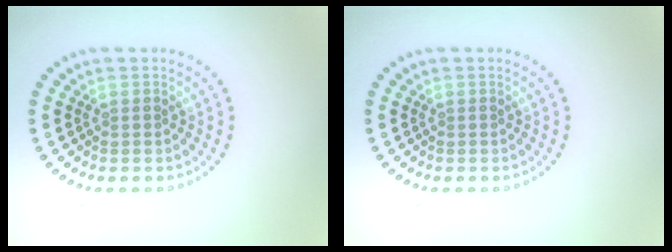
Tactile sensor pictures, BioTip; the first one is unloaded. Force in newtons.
{"total": 0.0}